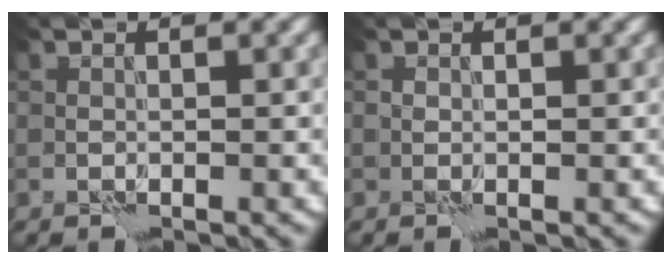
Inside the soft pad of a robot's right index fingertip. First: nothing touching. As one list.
[{"total": 0.0}]